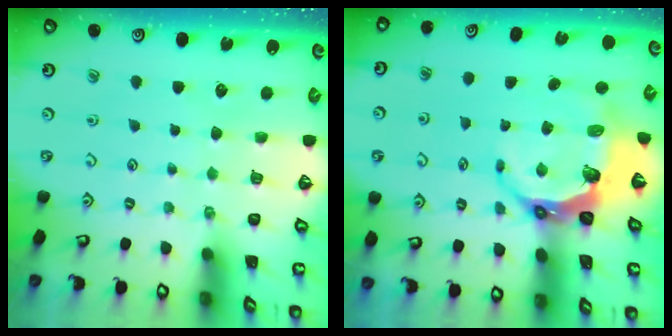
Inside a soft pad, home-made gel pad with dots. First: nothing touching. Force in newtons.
{"total": 9.3, "press": 8.0, "slide": 4.8}